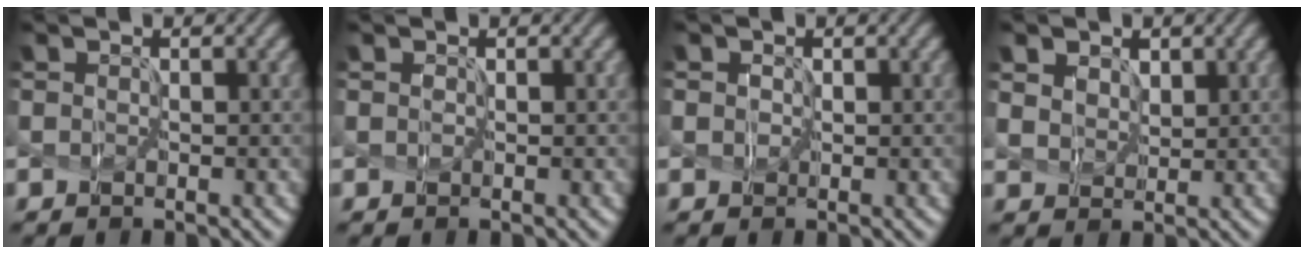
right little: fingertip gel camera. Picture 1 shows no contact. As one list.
[{"total": 0.0}, {"total": 2.0, "force": [0.7, 1.6, 0.8], "torque": [0.014, 0.018, -0.017]}, {"total": 5.6, "force": [3.2, 3.8, 2.6], "torque": [-0.064, 0.015, 0.041]}]